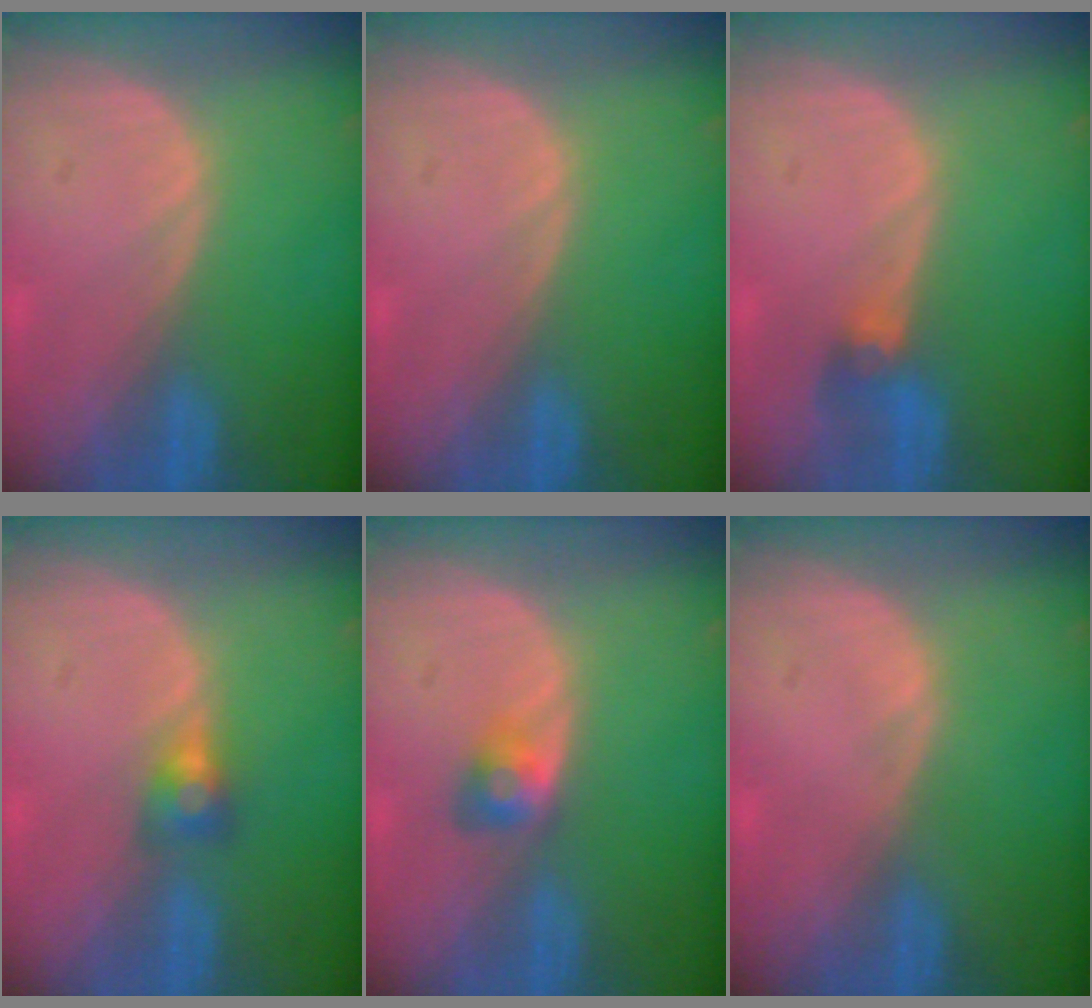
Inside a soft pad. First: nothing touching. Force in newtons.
{"total": 0.0}
{"total": 2.9, "press": 2.6, "slide": 1.2}
{"total": 2.9, "press": 2.5, "slide": 1.5}
{"total": 2.8, "press": 2.6, "slide": 1.2}
{"total": 0.0}